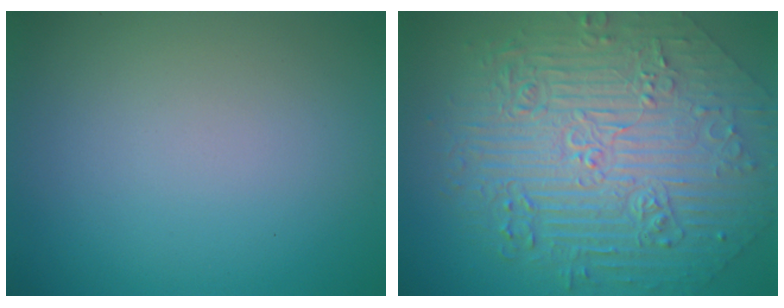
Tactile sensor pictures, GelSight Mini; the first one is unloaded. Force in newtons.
{"total": 10.8, "press": 7.4, "slide": 7.9}